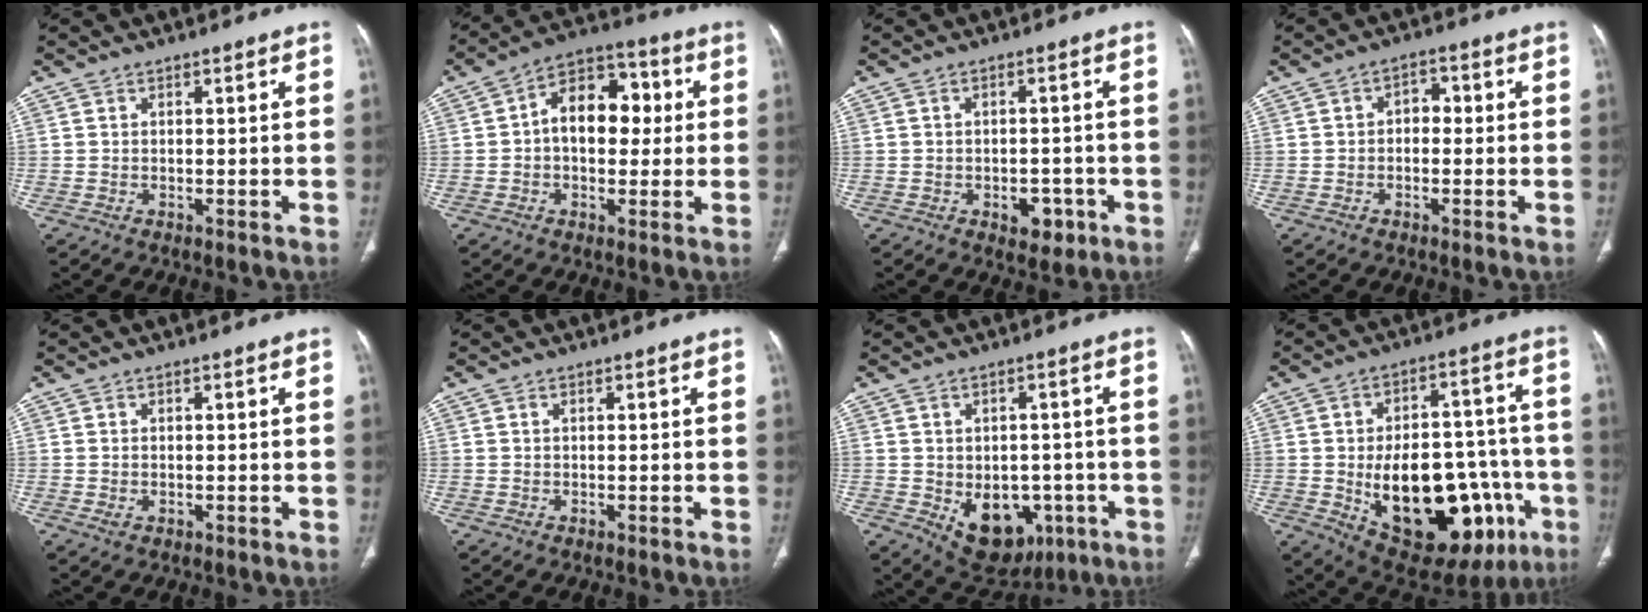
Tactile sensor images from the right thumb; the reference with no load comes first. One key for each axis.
{"total": 11.3, "fx": 1.0, "fy": 7.6, "fz": 8.4, "tx": -0.093, "ty": 0.029, "tz": 0.006}
{"total": 4.9, "fx": -2.1, "fy": 3.2, "fz": 3.1, "tx": -0.021, "ty": 0.011, "tz": -0.020}
{"total": 3.3, "fx": -0.2, "fy": 2.3, "fz": 2.3, "tx": -0.020, "ty": 0.015, "tz": -0.012}
{"total": 0.9, "fx": -0.1, "fy": 0.6, "fz": 0.7, "tx": -0.019, "ty": 0.003, "tz": 0.001}
{"total": 0.0}
{"total": 12.5, "fx": -4.0, "fy": 8.7, "fz": 8.0, "tx": -0.079, "ty": 0.013, "tz": -0.035}
{"total": 27.4, "fx": -7.5, "fy": 14.9, "fz": 21.8, "tx": -0.285, "ty": 0.024, "tz": -0.078}